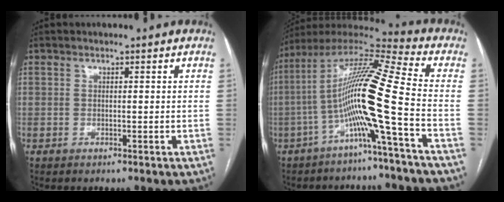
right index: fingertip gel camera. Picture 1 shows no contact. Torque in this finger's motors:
{"motor_torque": [2.14, 0.00, 1.06, 0.21]}